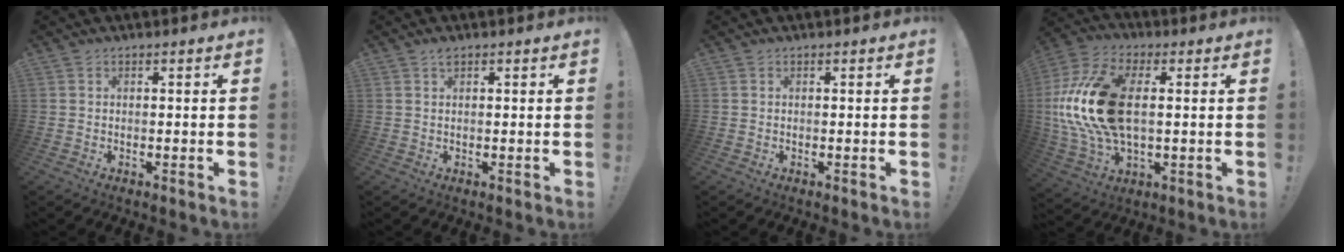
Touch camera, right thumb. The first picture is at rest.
{"total": 1.3, "force": [1.1, 0.2, 0.7], "torque": [-0.009, -0.002, 0.019]}
{"total": 0.0}
{"total": 21.8, "force": [2.1, 12.2, 17.9], "torque": [-0.357, 0.003, 0.043]}